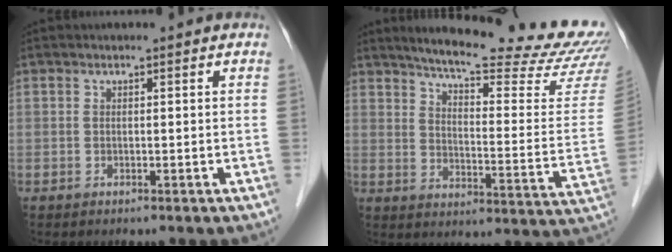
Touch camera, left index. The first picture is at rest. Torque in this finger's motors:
{"motor_torque": [-0.76, -0.79, 0.12, 0.03]}